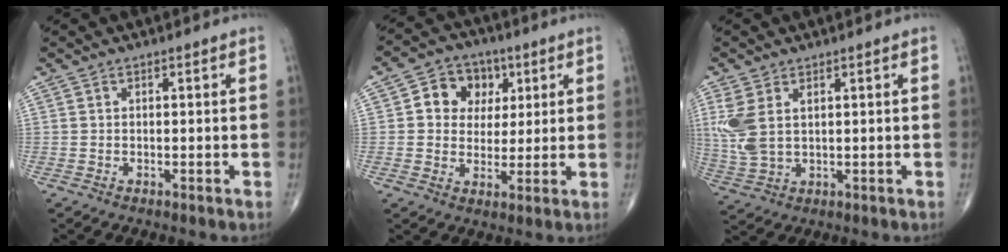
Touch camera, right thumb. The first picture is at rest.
{"total": 9.2, "force": [2.6, 7.7, 4.3], "torque": [-0.020, 0.000, 0.039]}
{"total": 7.4, "force": [2.1, 4.4, 5.6], "torque": [-0.146, 0.000, 0.054]}